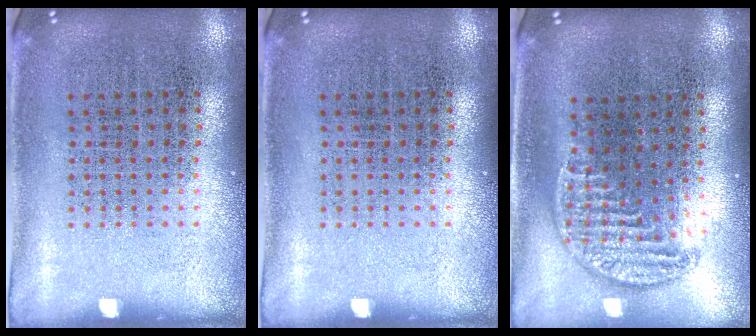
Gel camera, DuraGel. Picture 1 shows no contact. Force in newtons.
{"total": 0.0}
{"total": 1.2, "press": 1.1, "slide": 0.5}